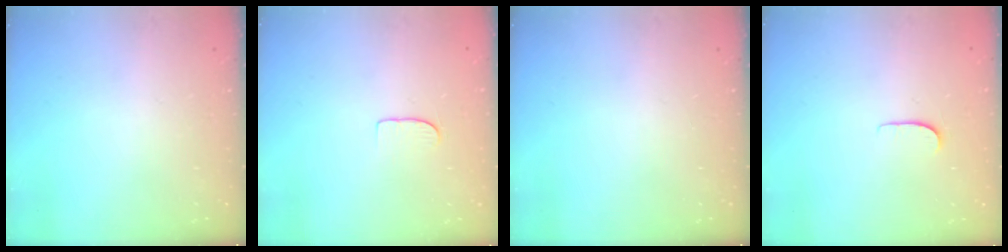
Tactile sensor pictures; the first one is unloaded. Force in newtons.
{"total": 4.9, "press": 4.9, "slide": 0.3}
{"total": 0.0}
{"total": 4.2, "press": 4.2, "slide": 0.4}